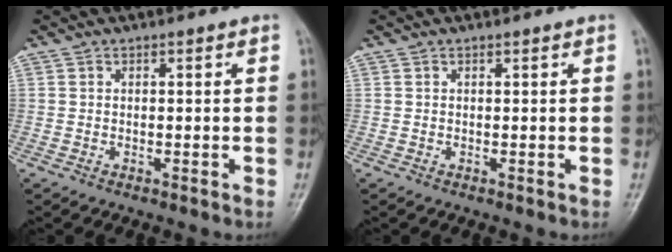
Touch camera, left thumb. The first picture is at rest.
{"total": 0.0}